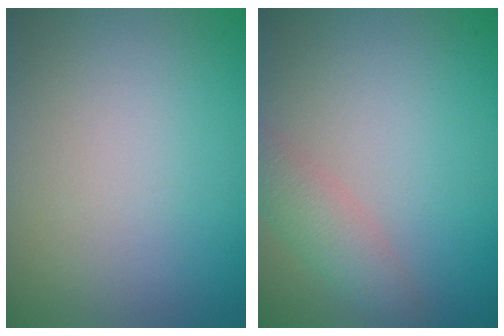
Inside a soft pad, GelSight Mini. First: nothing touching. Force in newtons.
{"total": 2.5, "press": 2.5, "slide": 0.1}